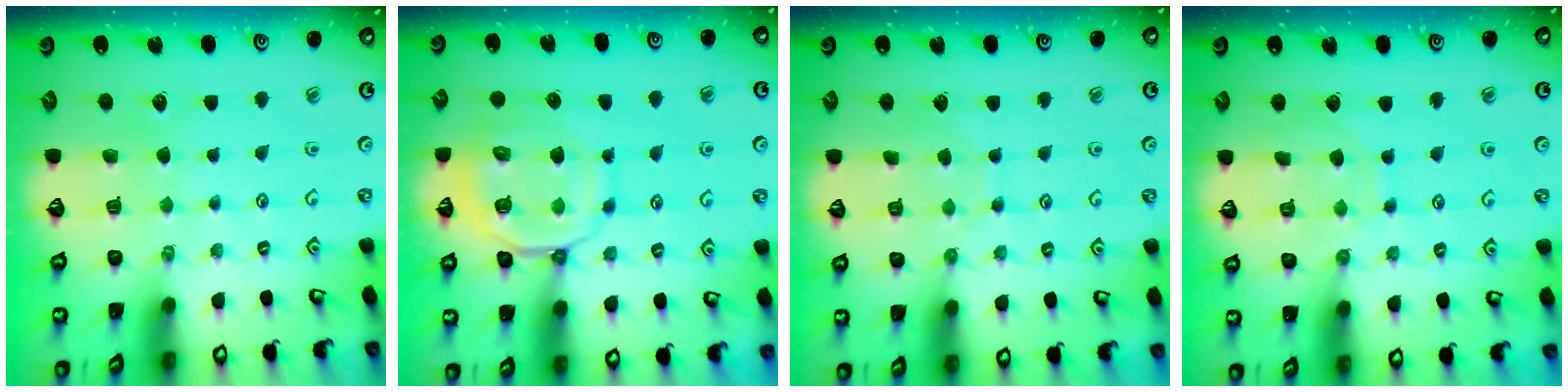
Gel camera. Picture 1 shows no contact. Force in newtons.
{"total": 11.7, "press": 11.7, "slide": 1.3}
{"total": 3.5, "press": 3.5, "slide": 0.2}
{"total": 8.1, "press": 8.1, "slide": 0.6}